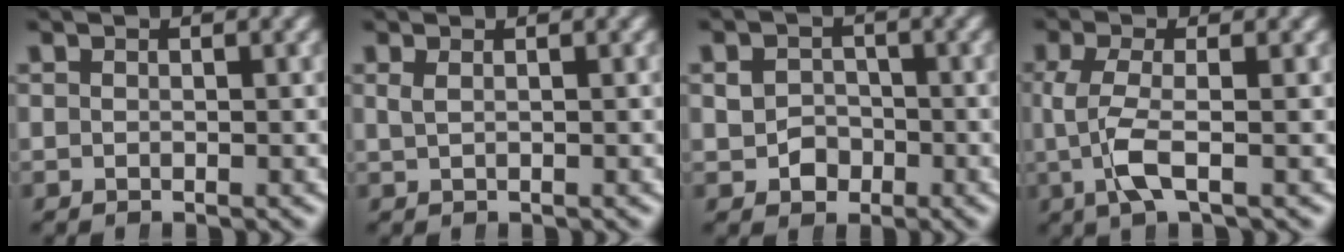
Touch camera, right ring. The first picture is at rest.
{"total": 0.7, "force": [0.2, -0.5, 0.5], "torque": [-0.016, -0.008, 0.012]}
{"total": 1.8, "force": [-0.6, 1.6, 0.4], "torque": [-0.004, -0.012, -0.005]}
{"total": 3.9, "force": [-0.3, 1.2, 3.6], "torque": [-0.094, -0.017, 0.002]}